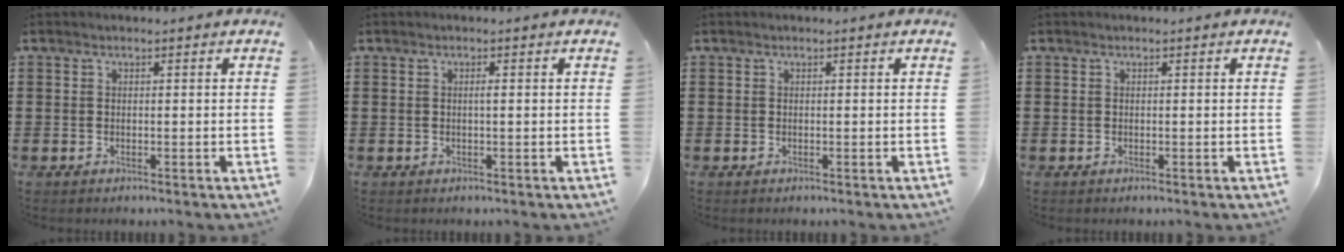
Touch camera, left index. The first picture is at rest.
{"total": 0.7, "force": [0.0, 0.0, 0.7], "torque": [-0.014, -0.003, 0.000]}
{"total": 0.0}
{"total": 0.0}